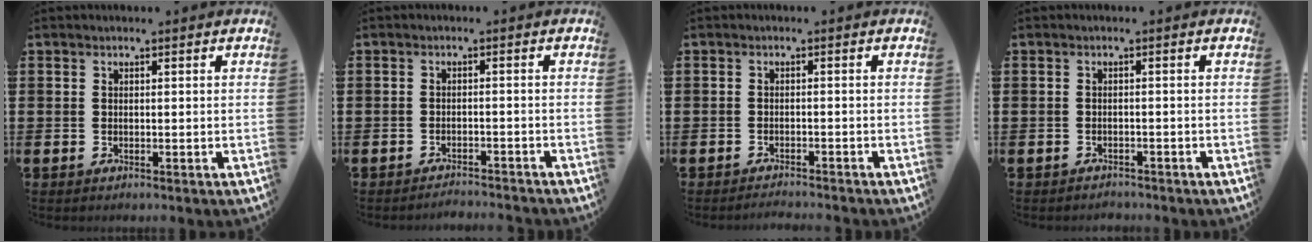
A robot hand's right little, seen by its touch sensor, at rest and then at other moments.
{"total": 1.6, "force": [-1.6, -0.1, 0.0], "torque": [-0.002, 0.005, -0.033]}
{"total": 1.2, "force": [-1.2, -0.1, 0.1], "torque": [-0.003, 0.001, -0.024]}
{"total": 0.9, "force": [-0.9, 0.2, -0.1], "torque": [-0.002, 0.002, -0.019]}